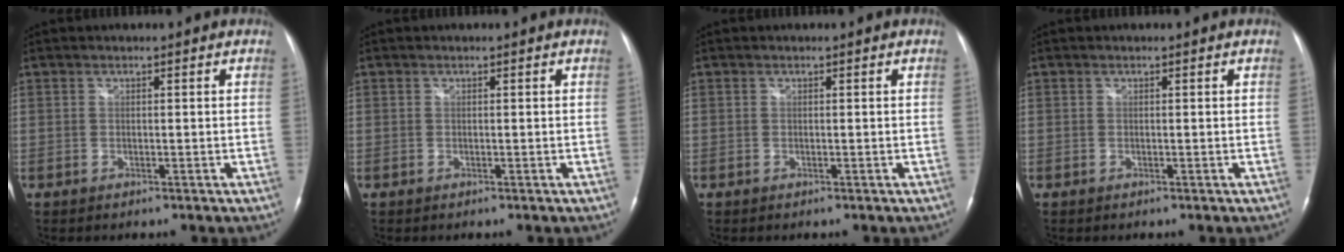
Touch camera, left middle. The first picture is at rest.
{"total": 0.0}
{"total": 0.0}
{"total": 0.0}